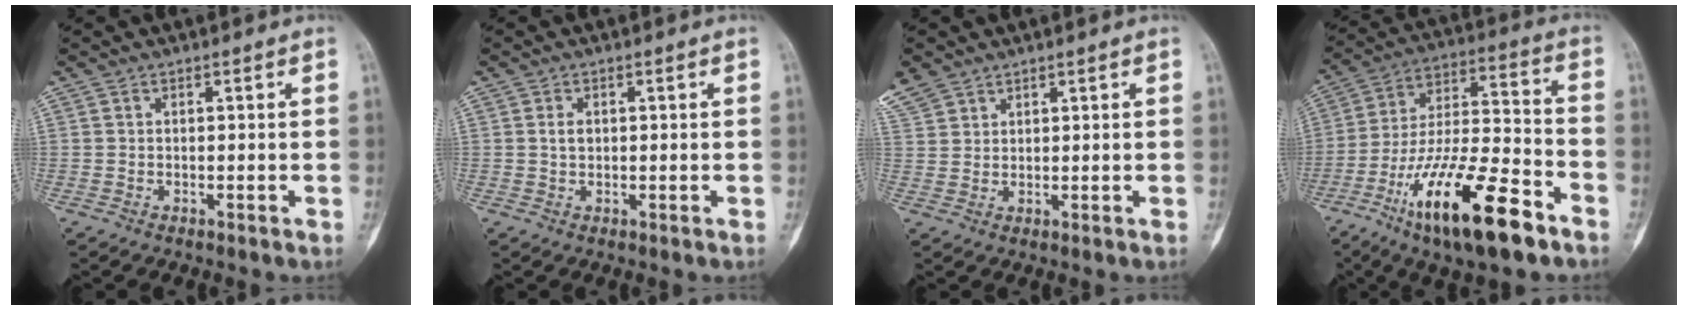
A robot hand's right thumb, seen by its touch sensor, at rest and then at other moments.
{"total": 0.8, "force": [0.2, 0.6, 0.5], "torque": [-0.009, 0.002, 0.004]}
{"total": 7.4, "force": [5.0, 4.8, 2.4], "torque": [-0.060, 0.007, 0.110]}
{"total": 22.7, "force": [-12.6, 6.5, 17.7], "torque": [-0.329, 0.059, -0.219]}